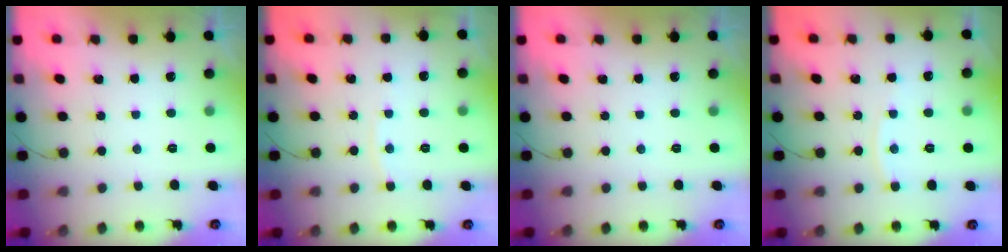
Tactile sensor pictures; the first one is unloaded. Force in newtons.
{"total": 2.7, "press": 2.7, "slide": 0.3}
{"total": 0.0}
{"total": 2.8, "press": 2.7, "slide": 0.4}